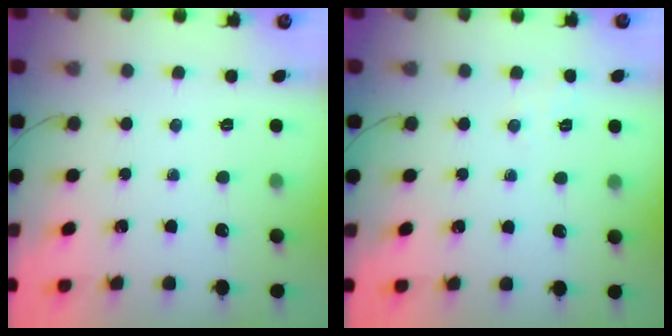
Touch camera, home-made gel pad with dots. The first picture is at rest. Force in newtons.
{"total": 1.2, "press": 0.3, "slide": 1.2}